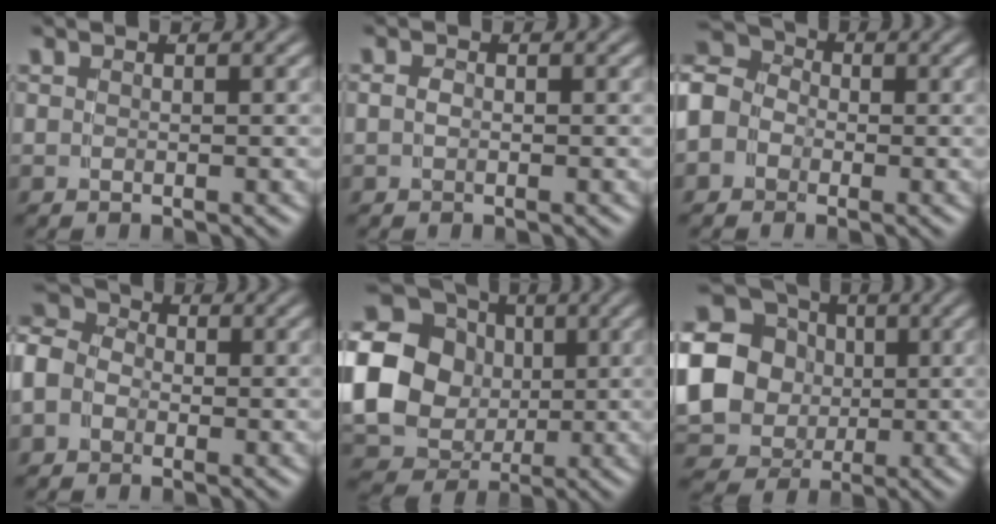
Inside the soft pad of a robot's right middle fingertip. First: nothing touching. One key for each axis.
{"total": 0.9, "fx": -0.3, "fy": 0.7, "fz": 0.5, "tx": -0.016, "ty": -0.008, "tz": -0.006}
{"total": 7.9, "fx": 0.3, "fy": 7.1, "fz": 3.6, "tx": -0.079, "ty": 0.000, "tz": -0.010}
{"total": 7.0, "fx": 0.6, "fy": 6.1, "fz": 3.5, "tx": -0.075, "ty": 0.002, "tz": -0.005}
{"total": 20.6, "fx": 1.5, "fy": 18.3, "fz": 9.4, "tx": -0.226, "ty": -0.034, "tz": 0.010}
{"total": 17.7, "fx": 1.2, "fy": 15.7, "fz": 8.0, "tx": -0.194, "ty": -0.035, "tz": 0.009}